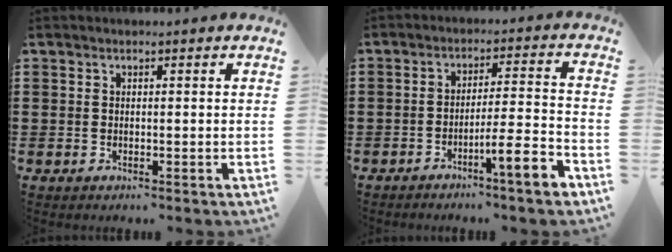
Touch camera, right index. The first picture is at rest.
{"total": 7.0, "force": [-4.4, 0.1, 5.5], "torque": [-0.088, -0.005, -0.079]}